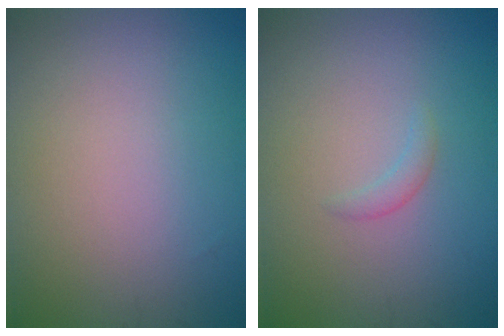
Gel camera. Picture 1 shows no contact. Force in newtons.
{"total": 0.9, "press": 0.9, "slide": 0.1}